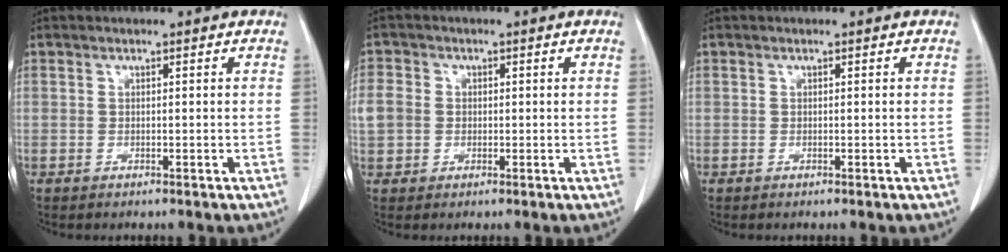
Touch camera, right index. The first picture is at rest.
{"total": 4.4, "force": [0.1, 3.9, 2.0], "torque": [-0.051, 0.014, 0.004]}
{"total": 0.0}